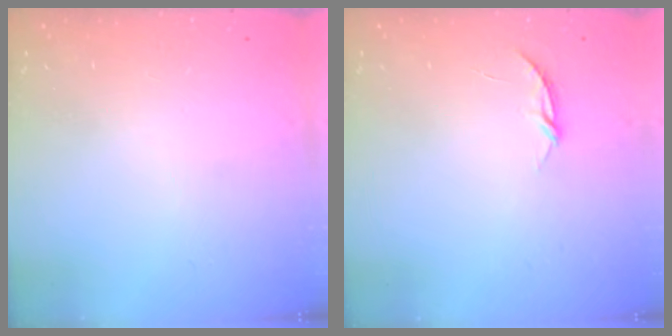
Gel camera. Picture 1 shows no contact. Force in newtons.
{"total": 3.4, "press": 3.4, "slide": 0.1}